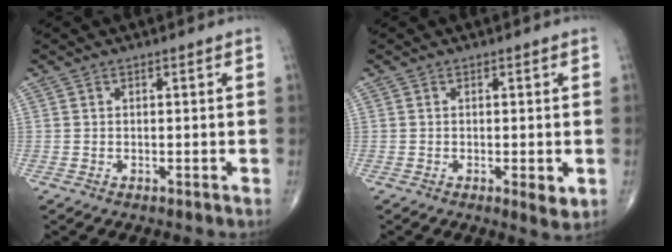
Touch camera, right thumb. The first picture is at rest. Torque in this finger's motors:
{"motor_torque": [0.36, 0.67, -0.02, 0.03, 0.10]}